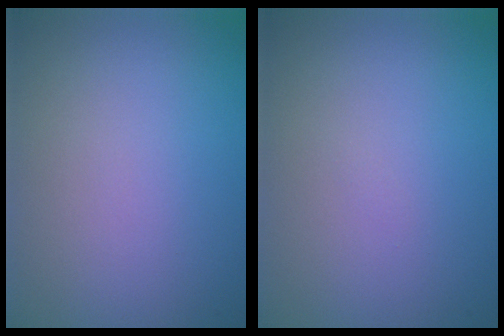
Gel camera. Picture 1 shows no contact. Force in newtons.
{"total": 0.0}